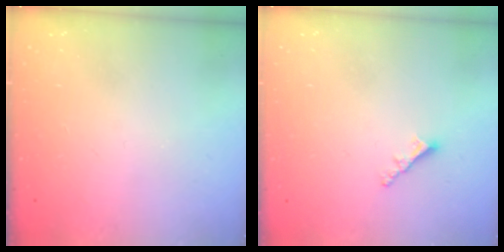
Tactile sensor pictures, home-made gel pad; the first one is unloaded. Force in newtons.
{"total": 2.3, "press": 2.3, "slide": 0.3}